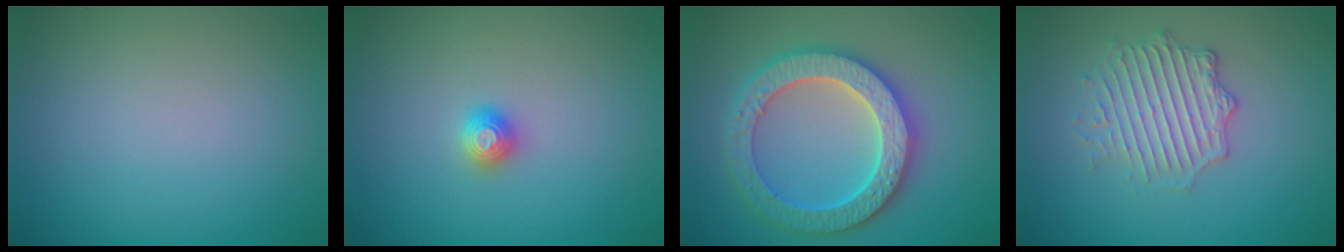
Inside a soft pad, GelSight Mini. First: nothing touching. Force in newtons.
{"total": 1.2, "press": 1.2, "slide": 0.3}
{"total": 6.4, "press": 6.2, "slide": 1.3}
{"total": 3.6, "press": 3.3, "slide": 1.6}